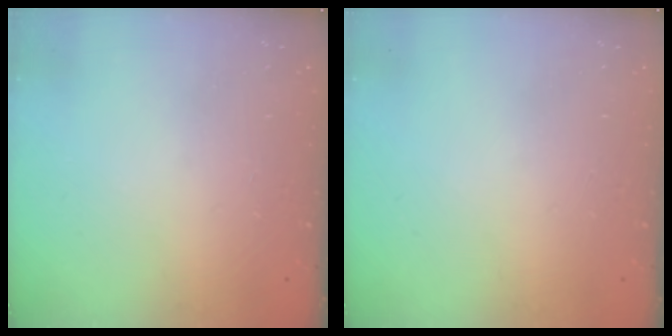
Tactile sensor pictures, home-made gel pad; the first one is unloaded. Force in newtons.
{"total": 0.0}